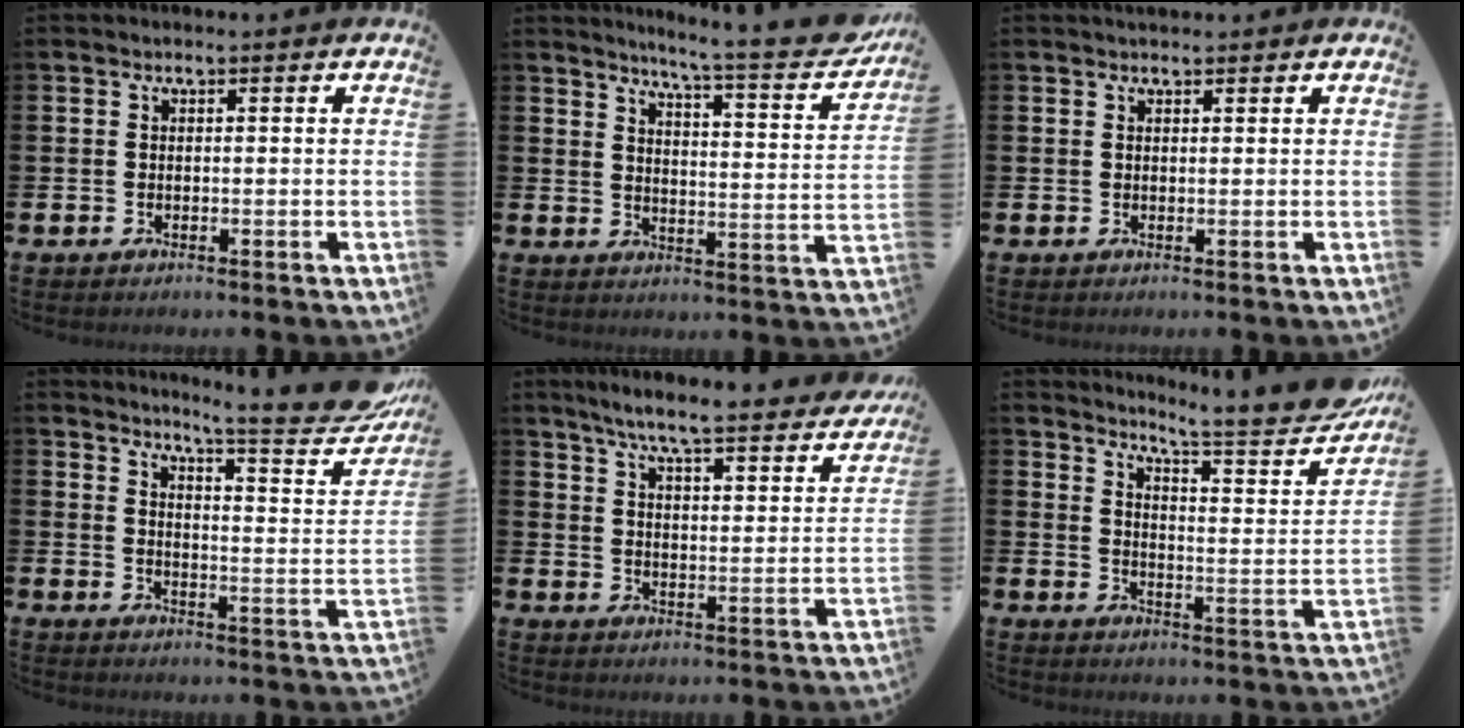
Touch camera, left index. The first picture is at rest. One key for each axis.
{"total": 6.9, "fx": 6.2, "fy": 0.0, "fz": 3.0, "tx": -0.061, "ty": -0.055, "tz": 0.096}
{"total": 1.1, "fx": 1.1, "fy": 0.3, "fz": 0.2, "tx": 0.005, "ty": 0.000, "tz": 0.018}
{"total": 7.9, "fx": 7.0, "fy": 0.4, "fz": 3.6, "tx": -0.058, "ty": -0.065, "tz": 0.109}
{"total": 6.8, "fx": 6.2, "fy": -0.1, "fz": 2.8, "tx": -0.074, "ty": -0.047, "tz": 0.101}
{"total": 8.3, "fx": 7.5, "fy": 0.3, "fz": 3.5, "tx": -0.067, "ty": -0.063, "tz": 0.119}